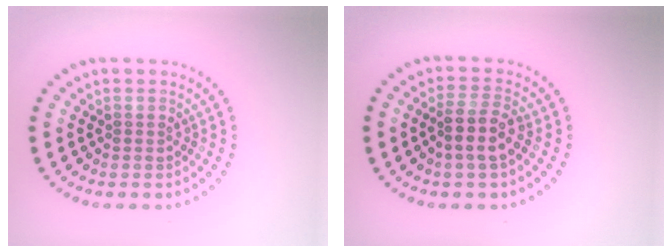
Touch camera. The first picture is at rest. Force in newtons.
{"total": 2.8, "press": 2.5, "slide": 1.3}